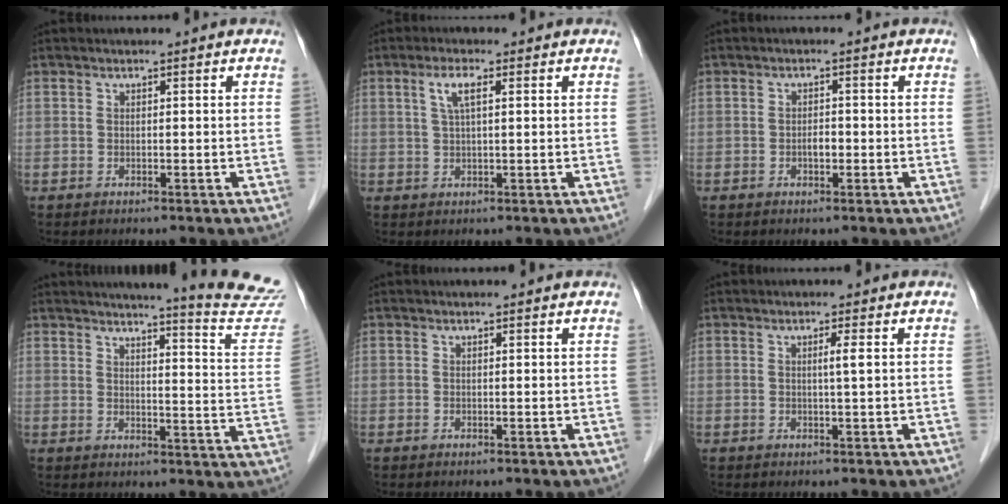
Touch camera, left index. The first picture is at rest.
{"total": 3.2, "force": [1.2, 0.6, 3.0], "torque": [-0.064, 0.008, 0.024]}
{"total": 1.6, "force": [-0.6, 0.8, 1.2], "torque": [-0.021, 0.001, -0.012]}
{"total": 16.8, "force": [16.2, -0.9, 4.4], "torque": [-0.051, -0.118, 0.166]}
{"total": 0.6, "force": [0.6, 0.0, 0.1], "torque": [-0.006, 0.005, 0.005]}
{"total": 1.3, "force": [0.2, -0.4, 1.2], "torque": [-0.024, -0.001, 0.003]}